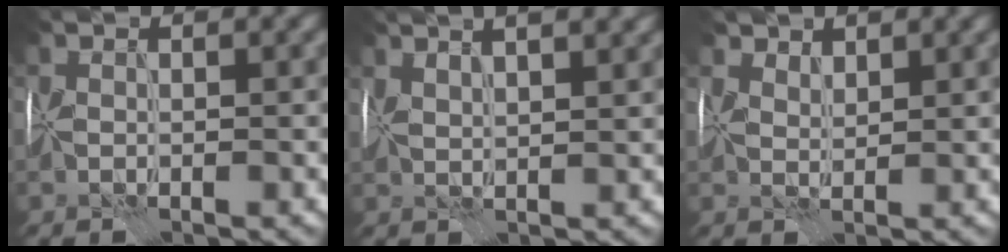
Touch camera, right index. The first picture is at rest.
{"total": 7.8, "force": [4.9, 3.0, 5.3], "torque": [-0.069, 0.042, 0.058]}
{"total": 2.7, "force": [2.3, 1.1, 0.8], "torque": [-0.017, -0.012, 0.050]}